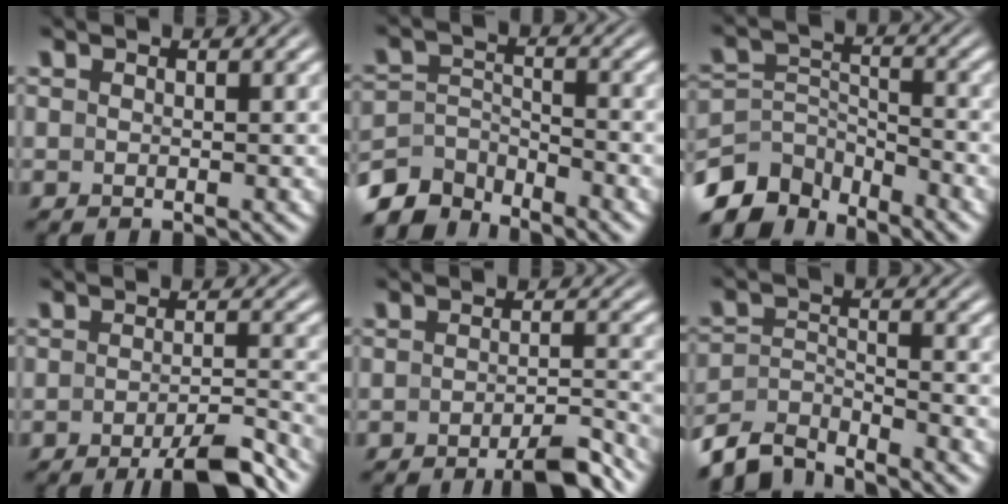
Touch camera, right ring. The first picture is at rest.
{"total": 5.8, "force": [-4.5, 3.0, 2.2], "torque": [-0.050, -0.031, -0.067]}
{"total": 9.0, "force": [-5.7, 5.8, 3.6], "torque": [-0.090, -0.056, -0.080]}
{"total": 5.2, "force": [-4.0, 0.5, 3.3], "torque": [-0.040, -0.007, -0.067]}
{"total": 4.1, "force": [-3.4, 0.2, 2.2], "torque": [-0.027, -0.006, -0.060]}
{"total": 5.7, "force": [-4.6, 2.6, 2.2], "torque": [-0.055, -0.031, -0.070]}